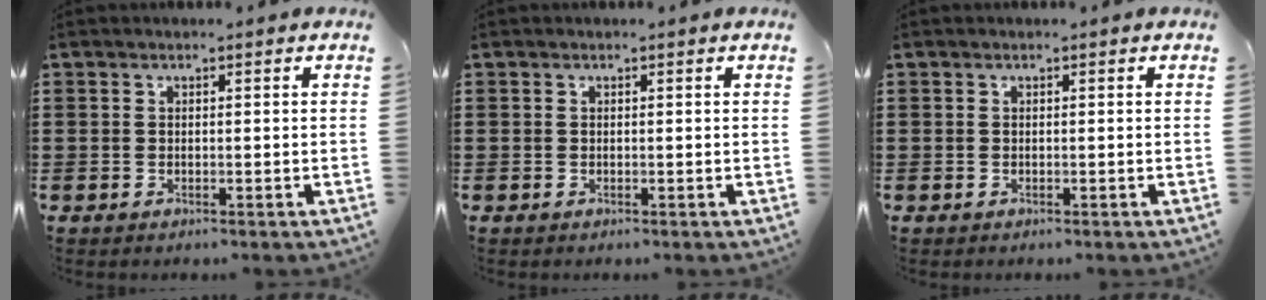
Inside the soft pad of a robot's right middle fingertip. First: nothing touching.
{"total": 0.0}
{"total": 0.0}